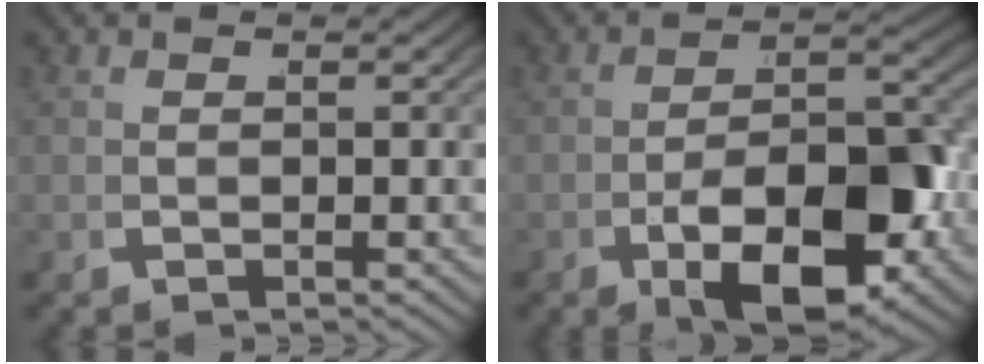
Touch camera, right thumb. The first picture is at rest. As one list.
[{"total": 11.3, "force": [-2.4, 5.7, 9.4], "torque": [-0.158, -0.033, -0.023]}]